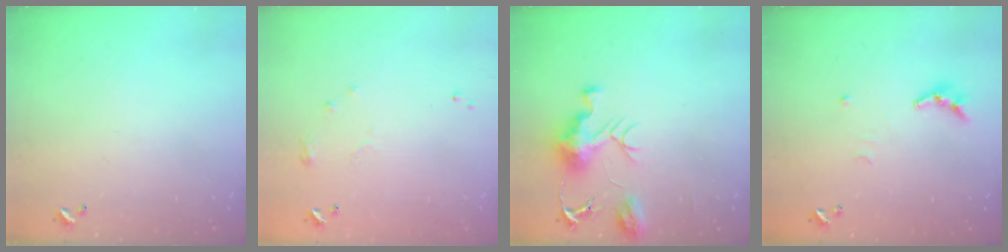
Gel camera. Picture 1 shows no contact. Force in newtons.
{"total": 6.3, "press": 6.3, "slide": 0.9}
{"total": 9.2, "press": 9.2, "slide": 1.0}
{"total": 7.9, "press": 7.9, "slide": 0.2}